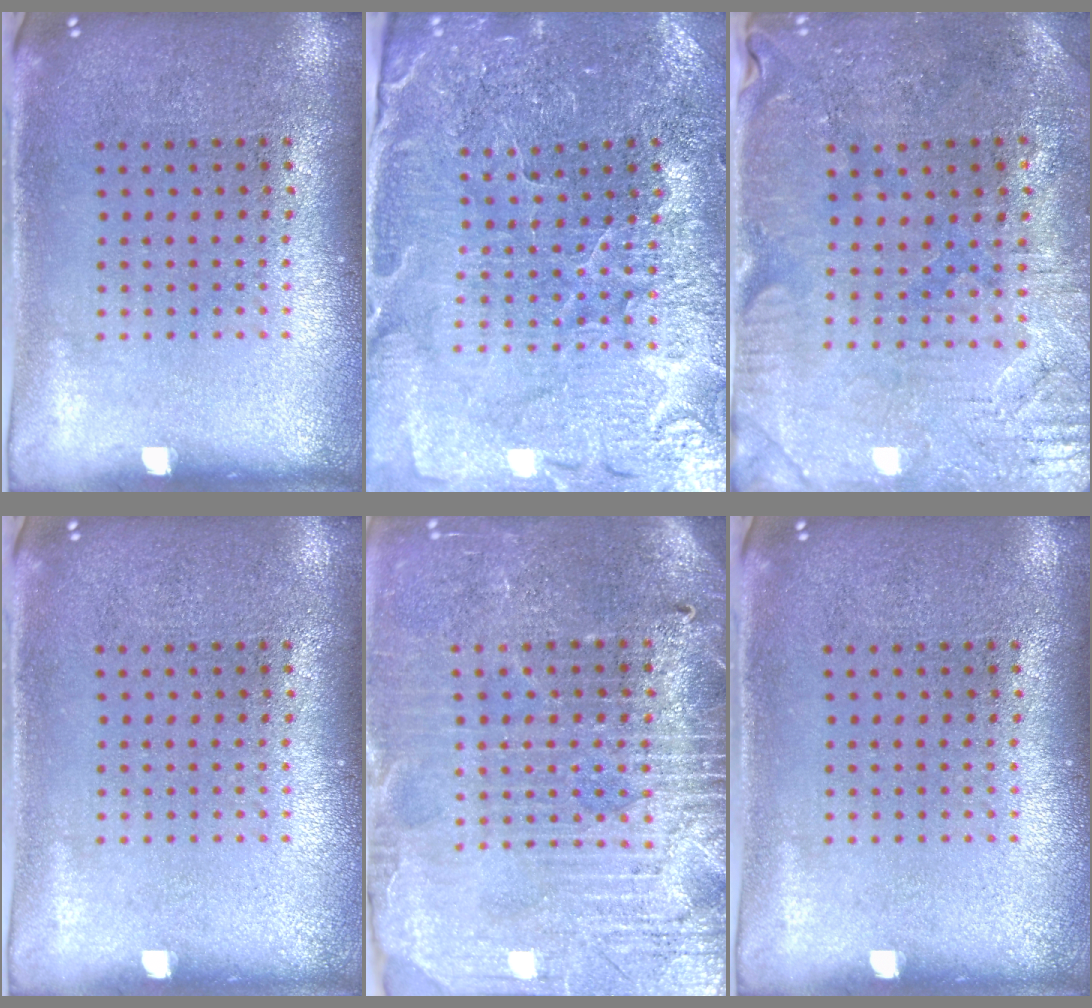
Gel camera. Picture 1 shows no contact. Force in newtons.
{"total": 3.4, "press": 3.4, "slide": 0.3}
{"total": 0.8, "press": 0.6, "slide": 0.5}
{"total": 0.0}
{"total": 3.9, "press": 3.6, "slide": 1.5}
{"total": 0.0}